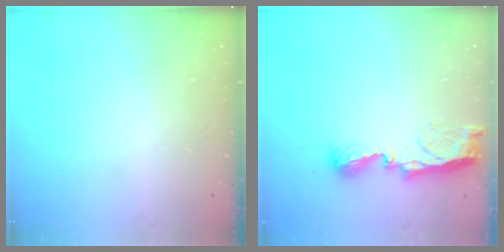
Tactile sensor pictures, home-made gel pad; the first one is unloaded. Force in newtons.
{"total": 8.0, "press": 8.0, "slide": 0.1}